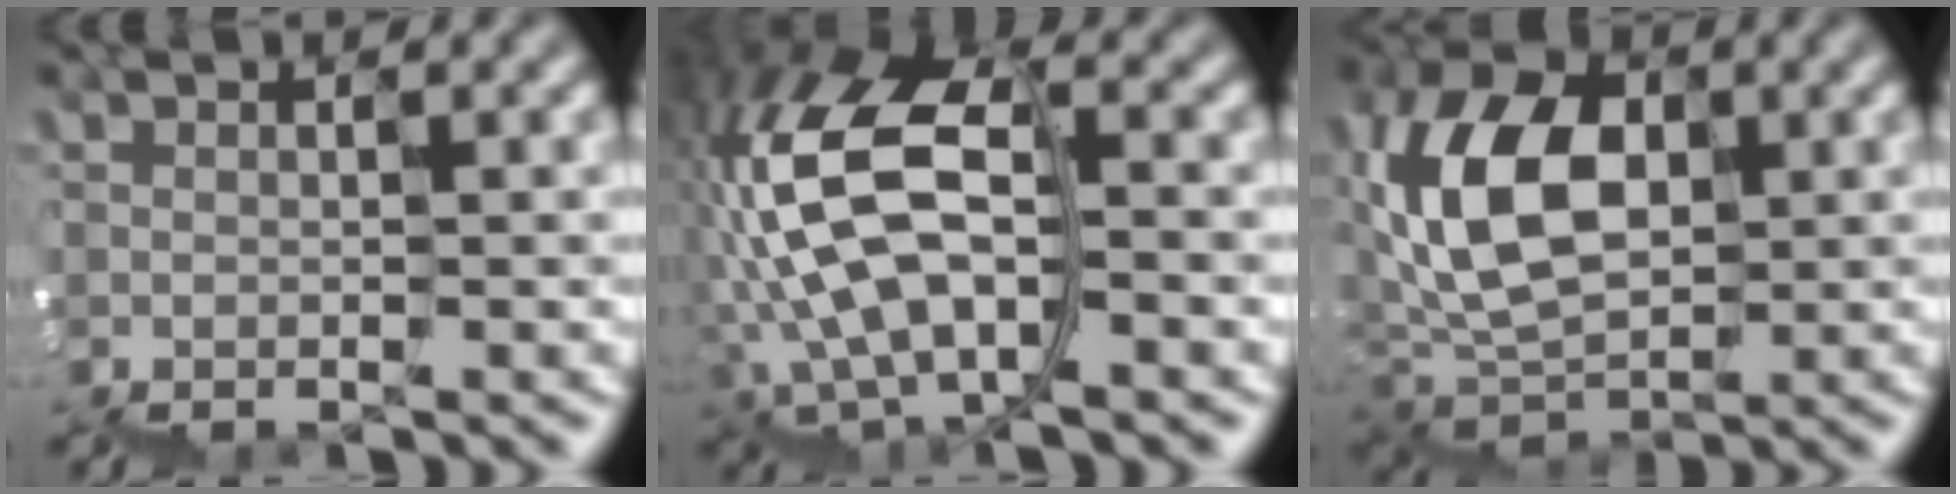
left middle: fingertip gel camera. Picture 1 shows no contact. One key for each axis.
{"total": 8.9, "fx": -1.1, "fy": 4.8, "fz": 7.4, "tx": -0.176, "ty": 0.024, "tz": -0.030}
{"total": 6.6, "fx": 1.7, "fy": 5.0, "fz": 3.9, "tx": -0.110, "ty": 0.026, "tz": 0.026}